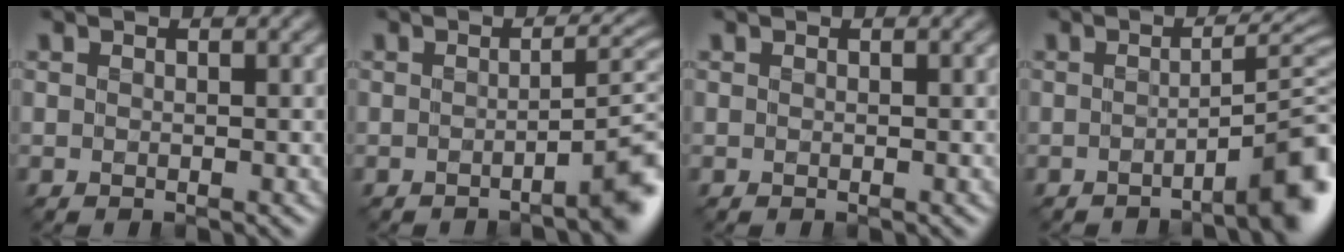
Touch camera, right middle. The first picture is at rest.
{"total": 4.5, "force": [-2.1, 0.6, 4.0], "torque": [-0.042, 0.012, -0.034]}
{"total": 0.0}
{"total": 6.2, "force": [-3.0, 1.0, 5.3], "torque": [-0.054, 0.014, -0.045]}